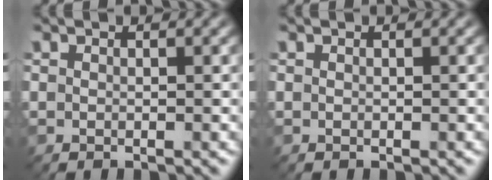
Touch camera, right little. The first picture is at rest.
{"total": 0.0}